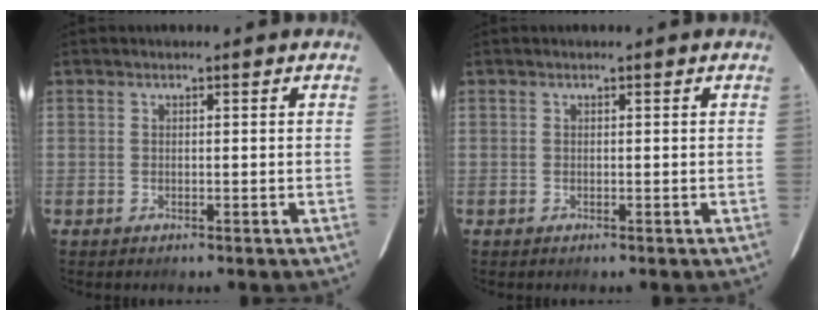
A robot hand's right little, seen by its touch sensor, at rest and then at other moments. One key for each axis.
{"total": 0.0}